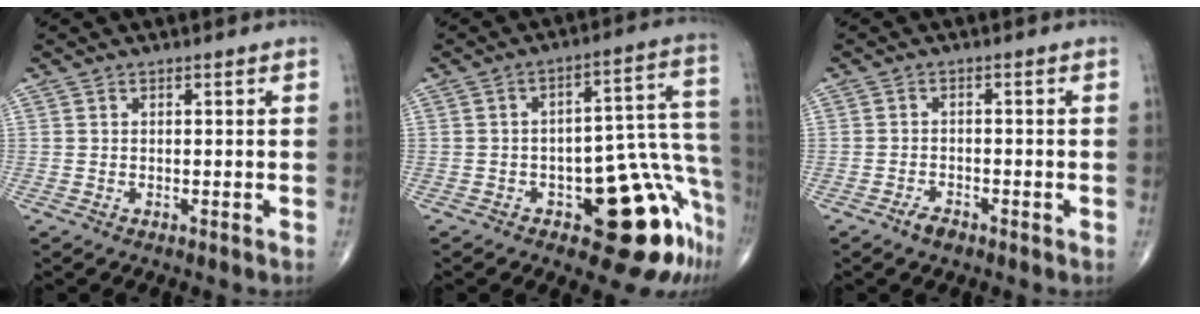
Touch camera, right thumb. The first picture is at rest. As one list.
[{"total": 17.3, "force": [-8.3, 6.8, 13.6], "torque": [-0.083, 0.080, -0.098]}, {"total": 2.3, "force": [-1.7, 1.1, 1.2], "torque": [-0.023, 0.005, -0.030]}]